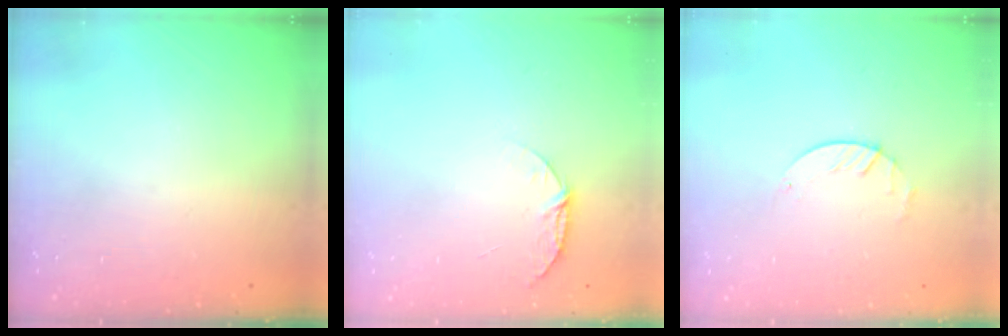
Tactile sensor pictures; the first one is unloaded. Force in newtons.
{"total": 5.6, "press": 5.6, "slide": 0.6}
{"total": 1.8, "press": 1.8, "slide": 0.2}